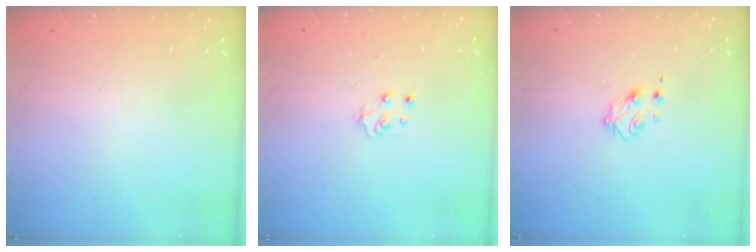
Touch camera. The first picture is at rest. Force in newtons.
{"total": 5.1, "press": 5.1, "slide": 0.5}
{"total": 4.6, "press": 4.5, "slide": 0.6}